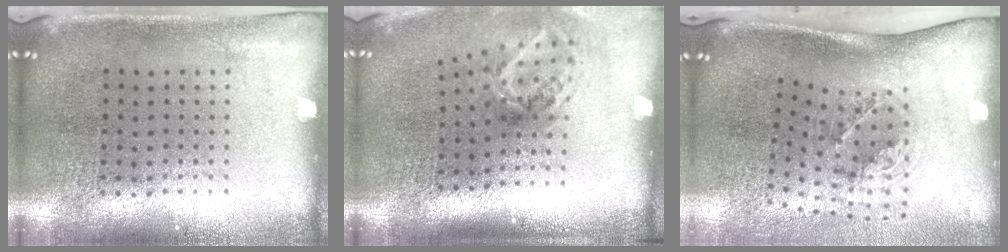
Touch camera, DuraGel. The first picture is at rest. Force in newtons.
{"total": 1.9, "press": 1.2, "slide": 1.5}
{"total": 2.0, "press": 1.3, "slide": 1.6}